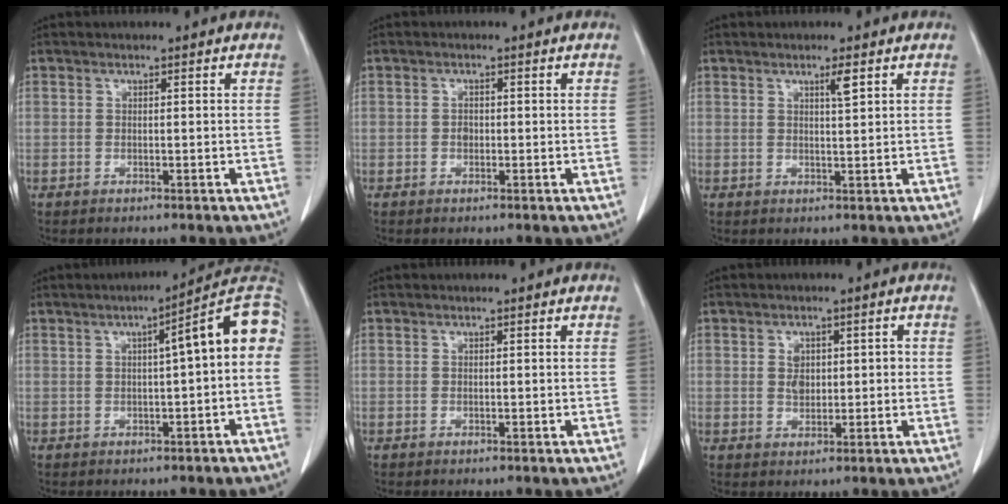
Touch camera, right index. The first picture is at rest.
{"total": 1.1, "force": [-0.2, 0.8, 0.7], "torque": [-0.013, 0.002, -0.003]}
{"total": 2.0, "force": [1.1, 0.0, 1.7], "torque": [-0.032, -0.004, 0.018]}
{"total": 9.3, "force": [0.9, 0.9, 9.2], "torque": [-0.120, 0.033, 0.003]}
{"total": 0.0}
{"total": 3.5, "force": [0.3, 2.9, 2.0], "torque": [-0.027, 0.007, 0.010]}